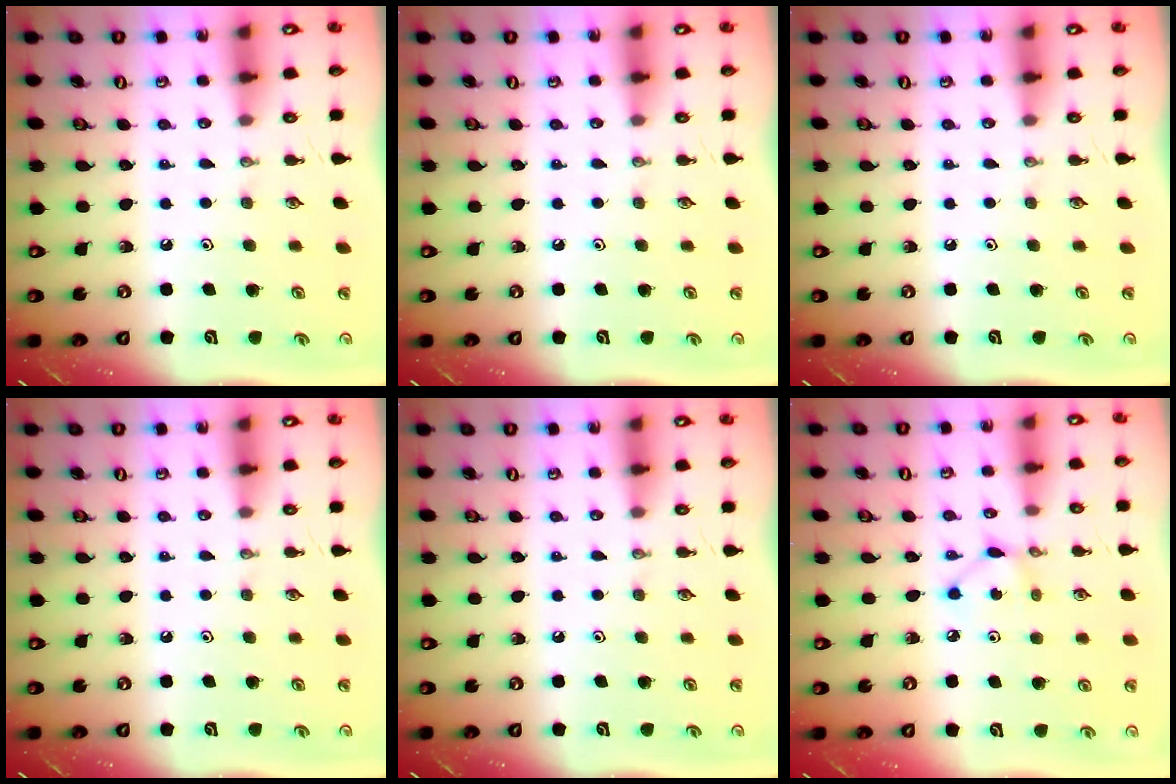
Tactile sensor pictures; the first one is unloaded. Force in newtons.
{"total": 0.0}
{"total": 0.0}
{"total": 0.0}
{"total": 0.0}
{"total": 3.1, "press": 3.1, "slide": 0.1}